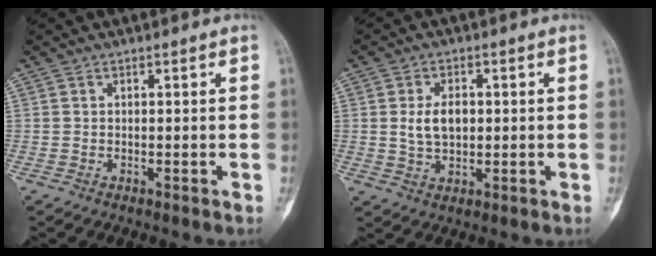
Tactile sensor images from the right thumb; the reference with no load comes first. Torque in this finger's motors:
{"motor_torque": [0.32, 0.13, 0.74, 0.31, 0.07]}